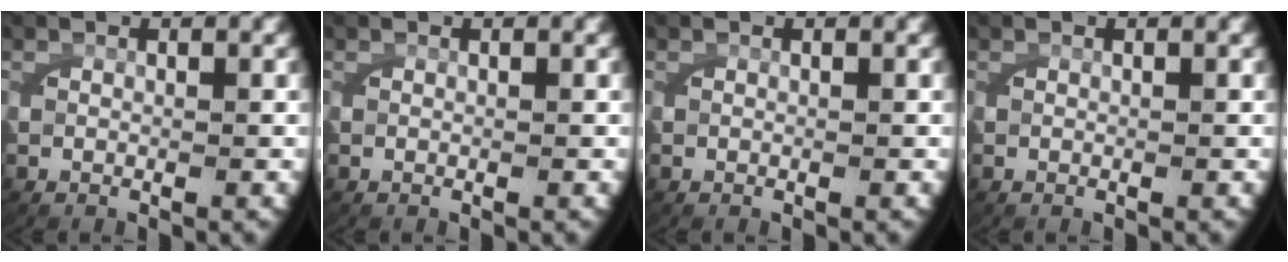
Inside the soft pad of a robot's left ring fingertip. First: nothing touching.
{"total": 0.0}
{"total": 0.0}
{"total": 0.0}